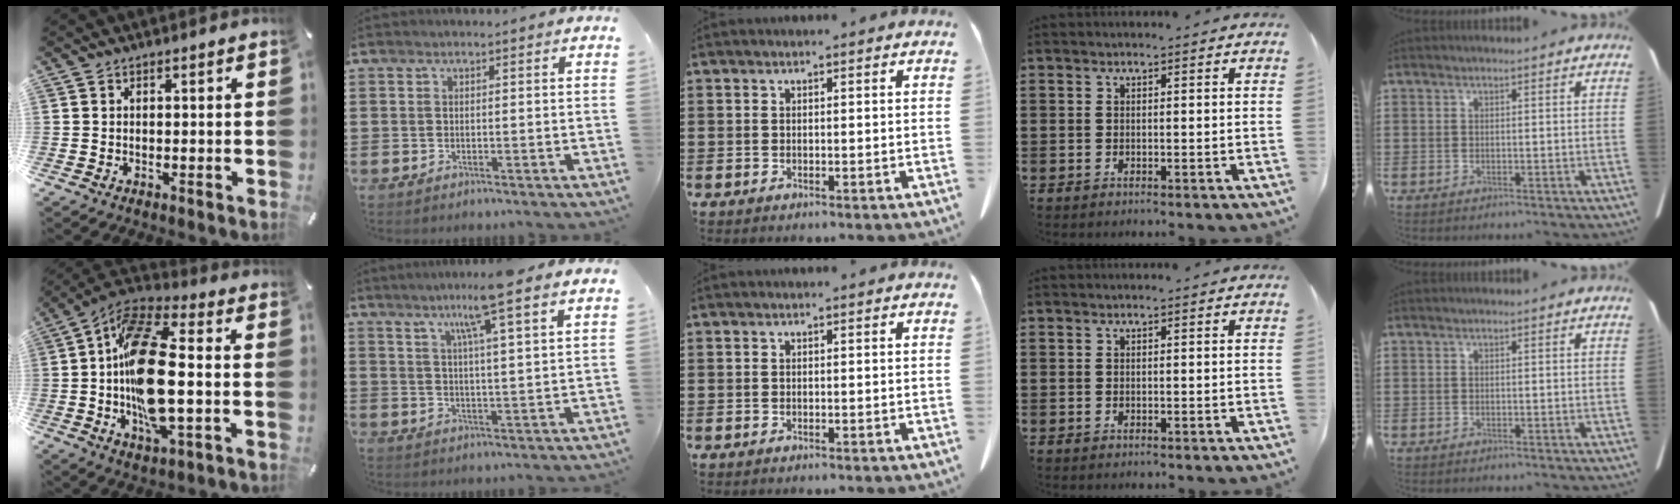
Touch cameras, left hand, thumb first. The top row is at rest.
{"thumb": {"total": 19.8, "force": [-1.4, 8.2, 17.9], "torque": [-0.355, -0.002, -0.024]}, "index": {"total": 8.9, "force": [6.0, -0.1, 6.5], "torque": [-0.126, -0.009, 0.099]}}